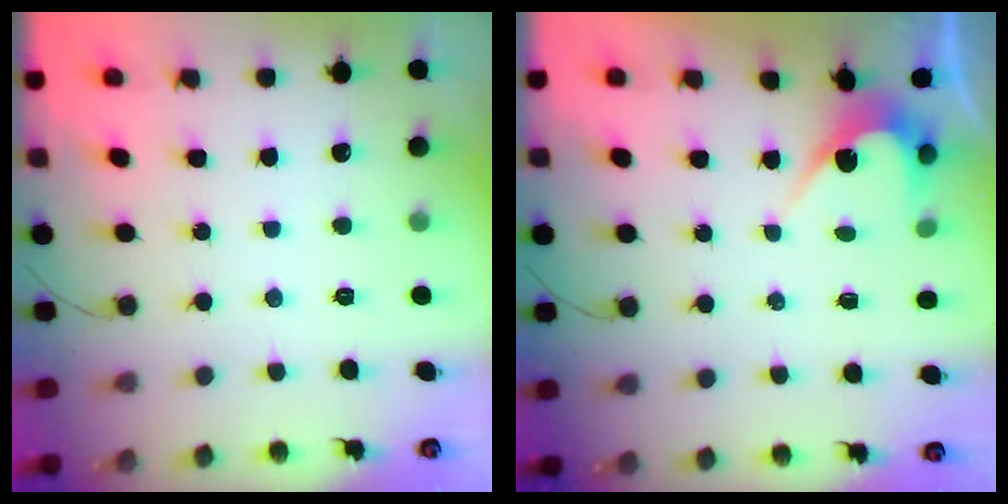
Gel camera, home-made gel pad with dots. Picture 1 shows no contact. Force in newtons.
{"total": 2.8, "press": 2.8, "slide": 0.1}